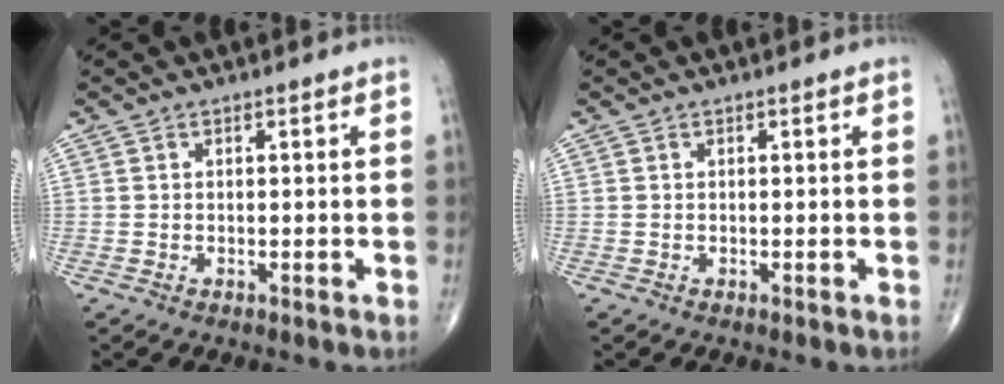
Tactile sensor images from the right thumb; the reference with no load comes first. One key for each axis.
{"total": 0.0}